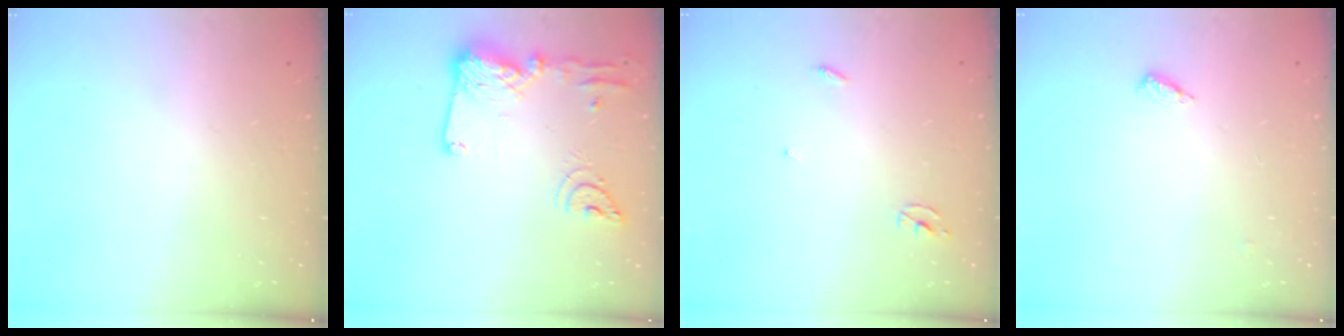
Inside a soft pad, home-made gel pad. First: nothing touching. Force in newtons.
{"total": 17.2, "press": 17.1, "slide": 2.2}
{"total": 2.3, "press": 2.3, "slide": 0.2}
{"total": 4.4, "press": 4.1, "slide": 1.4}